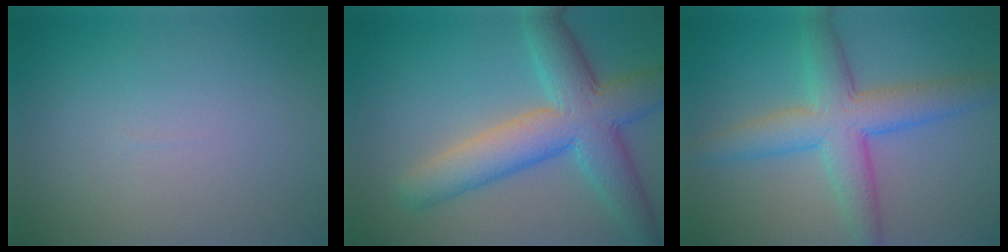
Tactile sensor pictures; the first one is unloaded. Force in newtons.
{"total": 8.5, "press": 8.5, "slide": 0.6}
{"total": 6.5, "press": 6.5, "slide": 0.3}